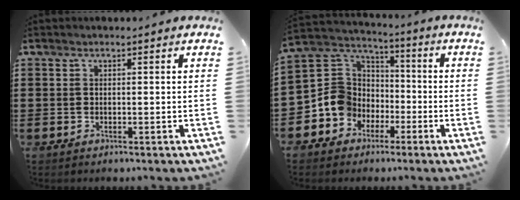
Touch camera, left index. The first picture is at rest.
{"total": 8.1, "force": [-2.1, 7.7, 1.4], "torque": [-0.084, -0.004, -0.042]}